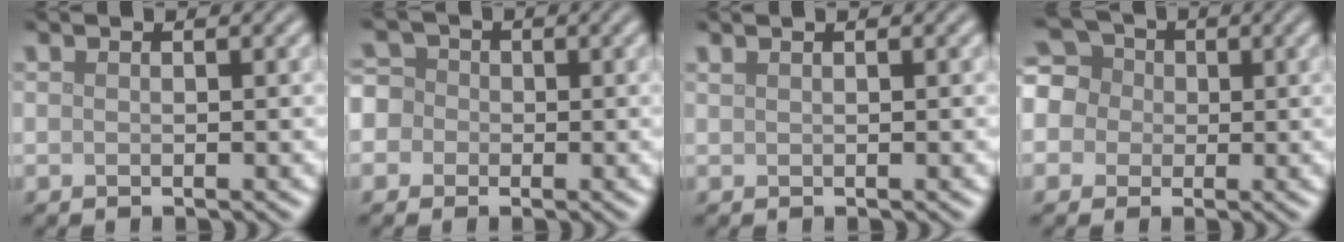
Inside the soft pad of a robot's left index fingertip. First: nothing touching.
{"total": 4.7, "force": [-0.8, 4.5, 1.3], "torque": [-0.017, 0.025, -0.051]}
{"total": 0.5, "force": [0.4, 0.2, 0.3], "torque": [-0.006, 0.003, 0.005]}
{"total": 6.9, "force": [0.4, 6.3, 2.7], "torque": [-0.059, 0.043, -0.032]}